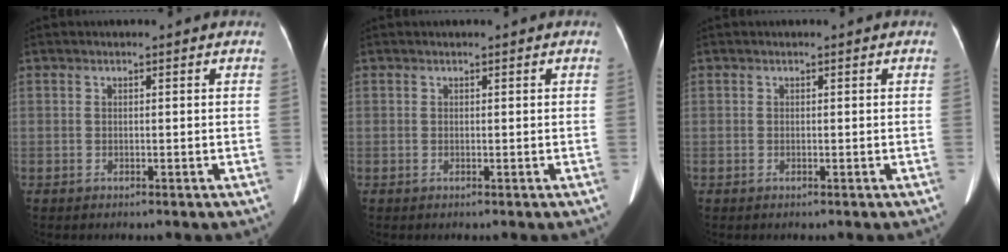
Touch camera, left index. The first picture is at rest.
{"total": 0.0}
{"total": 0.0}